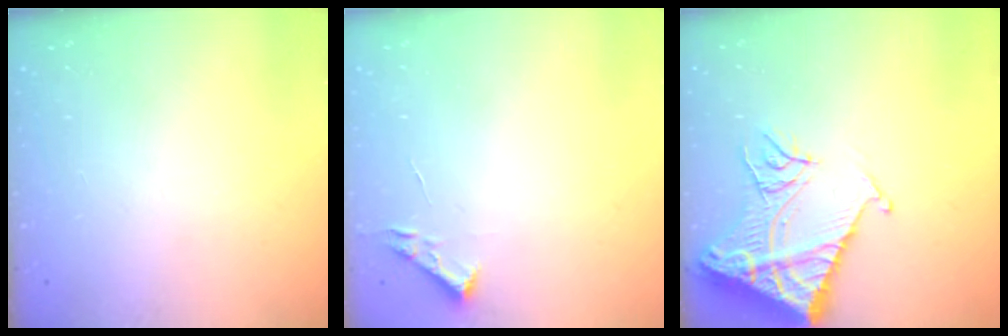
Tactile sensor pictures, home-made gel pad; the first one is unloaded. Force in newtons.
{"total": 2.7, "press": 2.7, "slide": 0.4}
{"total": 15.7, "press": 15.6, "slide": 1.7}